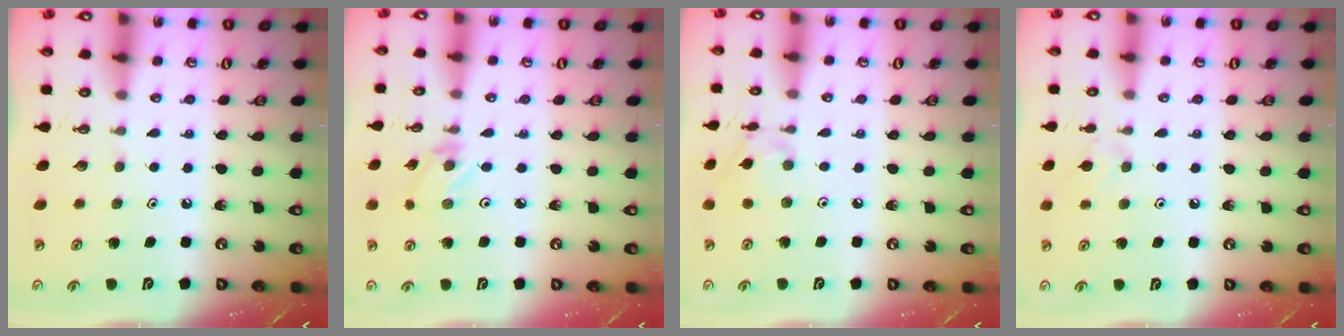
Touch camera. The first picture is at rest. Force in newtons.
{"total": 2.1, "press": 2.0, "slide": 0.4}
{"total": 6.6, "press": 6.6, "slide": 0.4}
{"total": 3.8, "press": 3.7, "slide": 0.7}